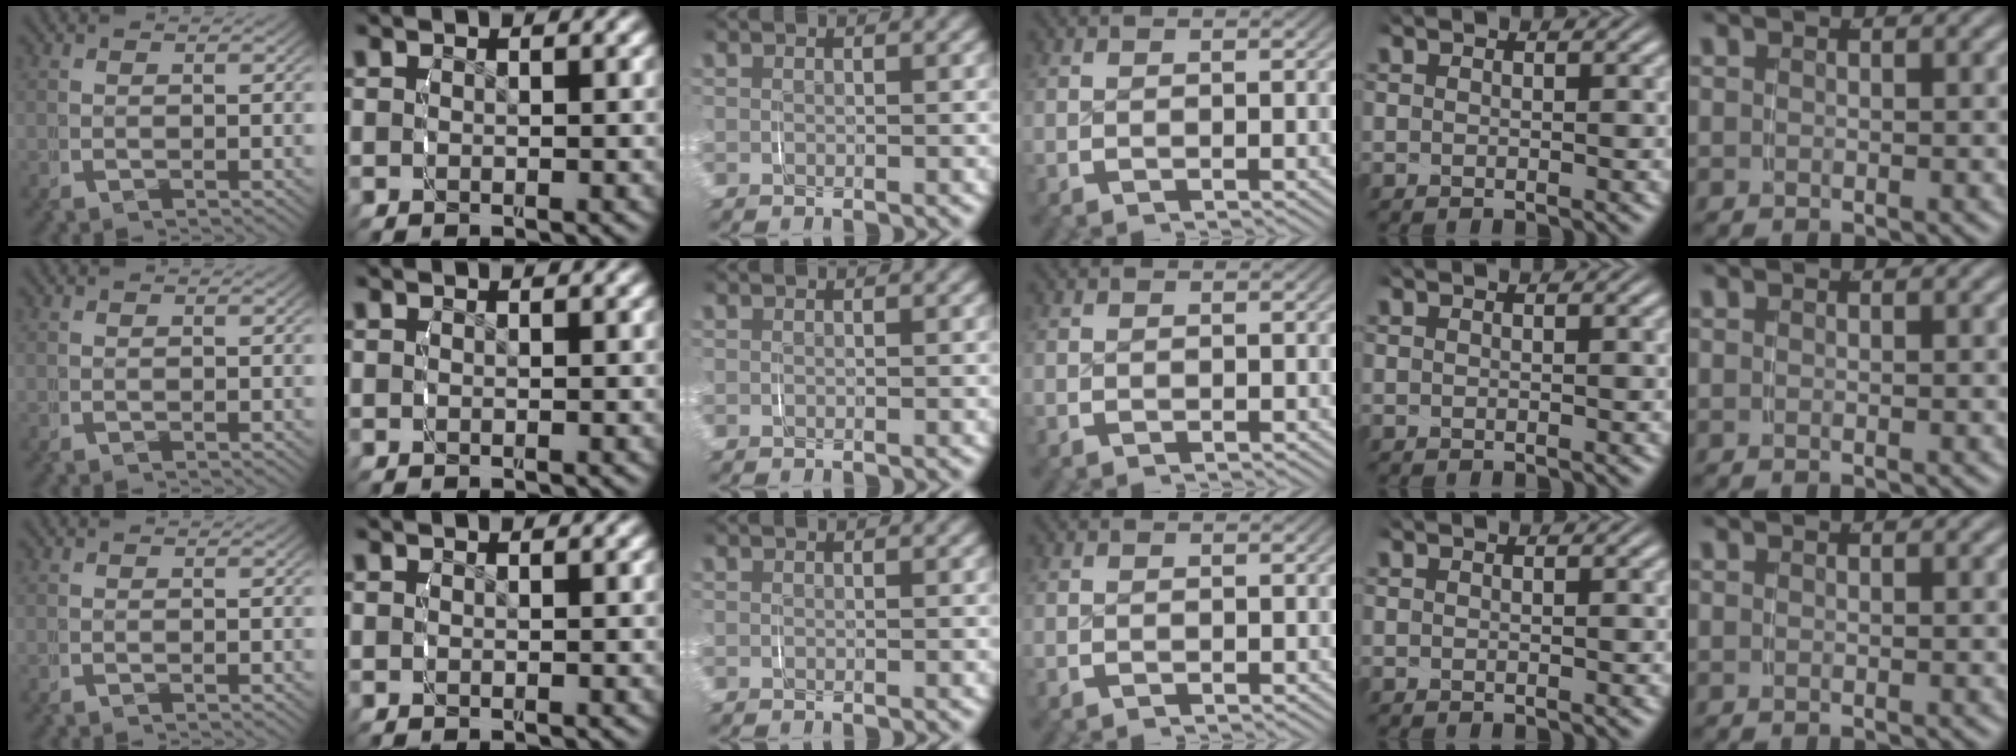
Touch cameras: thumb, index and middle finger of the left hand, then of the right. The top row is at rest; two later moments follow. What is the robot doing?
{"motion": "grasp_and_lifting", "object": "fork"}